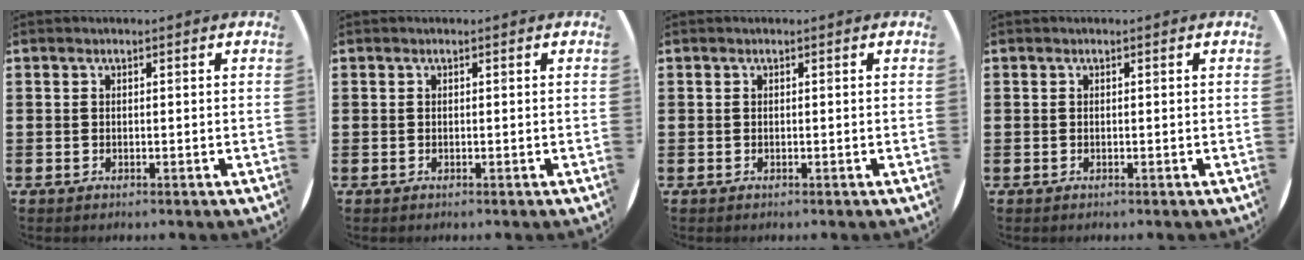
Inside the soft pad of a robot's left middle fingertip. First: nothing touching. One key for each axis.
{"total": 0.0}
{"total": 0.0}
{"total": 0.0}